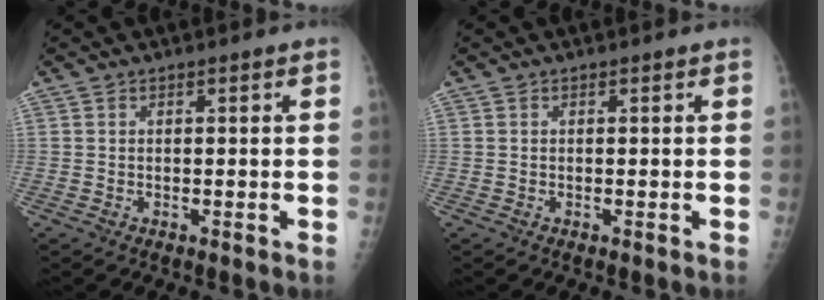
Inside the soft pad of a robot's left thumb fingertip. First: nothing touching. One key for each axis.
{"total": 0.0}